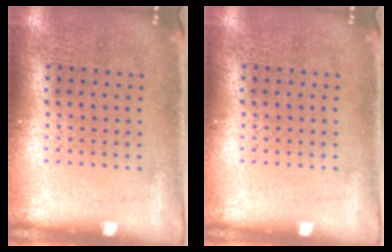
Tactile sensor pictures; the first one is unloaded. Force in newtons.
{"total": 0.0}